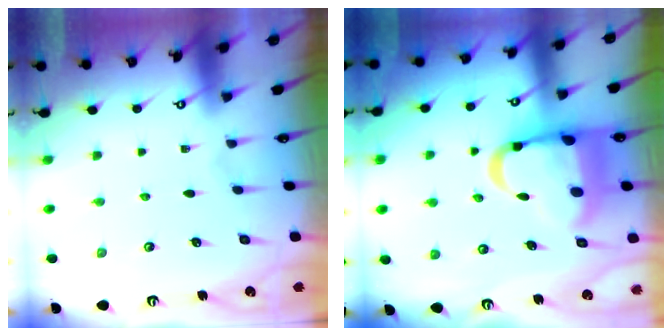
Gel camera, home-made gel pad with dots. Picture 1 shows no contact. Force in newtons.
{"total": 17.2, "press": 17.1, "slide": 1.9}